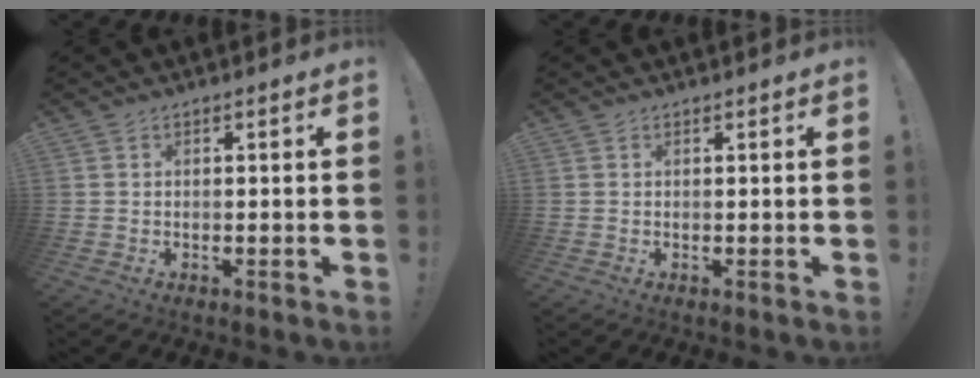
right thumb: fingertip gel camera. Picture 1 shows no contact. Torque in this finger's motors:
{"motor_torque": [-0.20, 0.05, -0.08, -0.01, -0.01]}